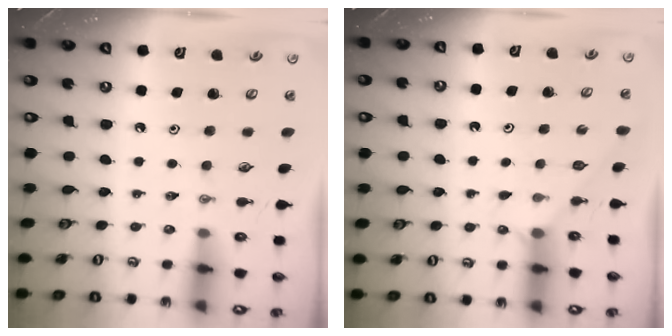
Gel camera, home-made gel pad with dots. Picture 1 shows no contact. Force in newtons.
{"total": 4.1, "press": 4.0, "slide": 0.4}